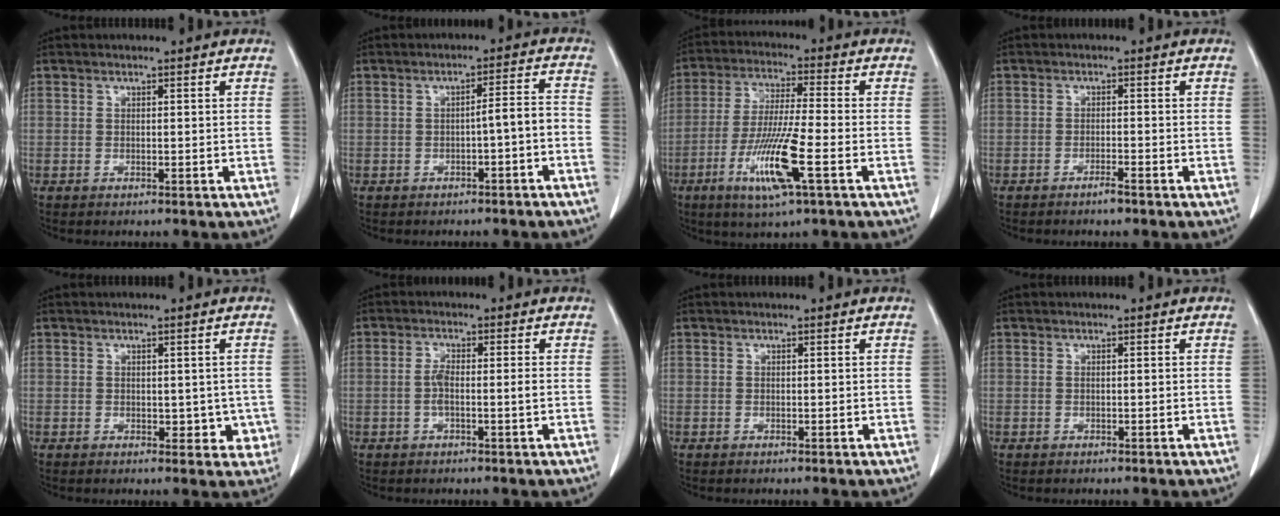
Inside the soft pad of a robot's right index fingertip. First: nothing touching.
{"total": 3.9, "force": [-1.8, 0.3, 3.4], "torque": [-0.043, 0.016, -0.026]}
{"total": 11.9, "force": [-4.6, 0.3, 11.0], "torque": [-0.218, -0.020, -0.086]}
{"total": 1.4, "force": [-1.2, 0.0, 0.8], "torque": [-0.018, 0.000, -0.019]}
{"total": 3.5, "force": [-0.3, 2.5, 2.4], "torque": [-0.010, 0.003, 0.003]}
{"total": 2.9, "force": [-0.5, 0.3, 2.8], "torque": [-0.054, 0.008, -0.008]}
{"total": 0.0}
{"total": 0.0}